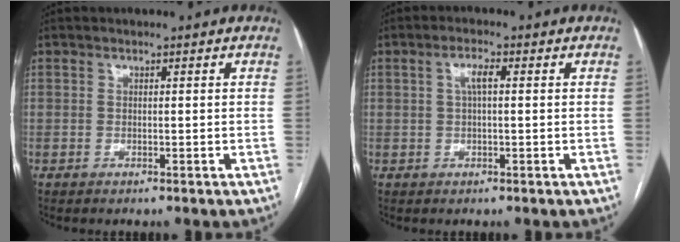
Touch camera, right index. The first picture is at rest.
{"total": 2.6, "force": [0.5, 0.6, 2.5], "torque": [-0.049, 0.007, 0.009]}